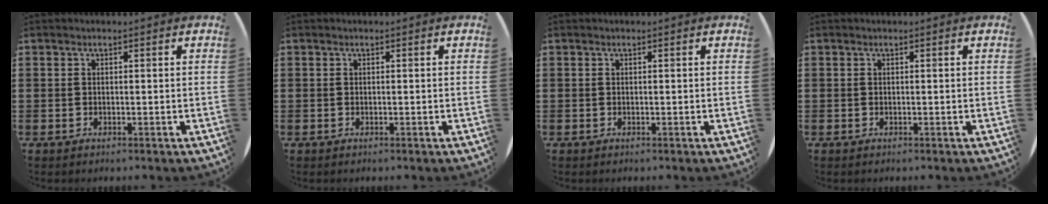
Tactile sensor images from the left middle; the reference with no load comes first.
{"total": 0.0}
{"total": 0.0}
{"total": 0.0}